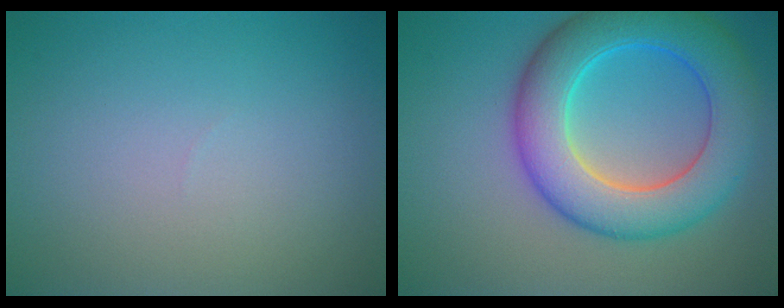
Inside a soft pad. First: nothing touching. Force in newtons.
{"total": 9.1, "press": 9.1, "slide": 0.0}